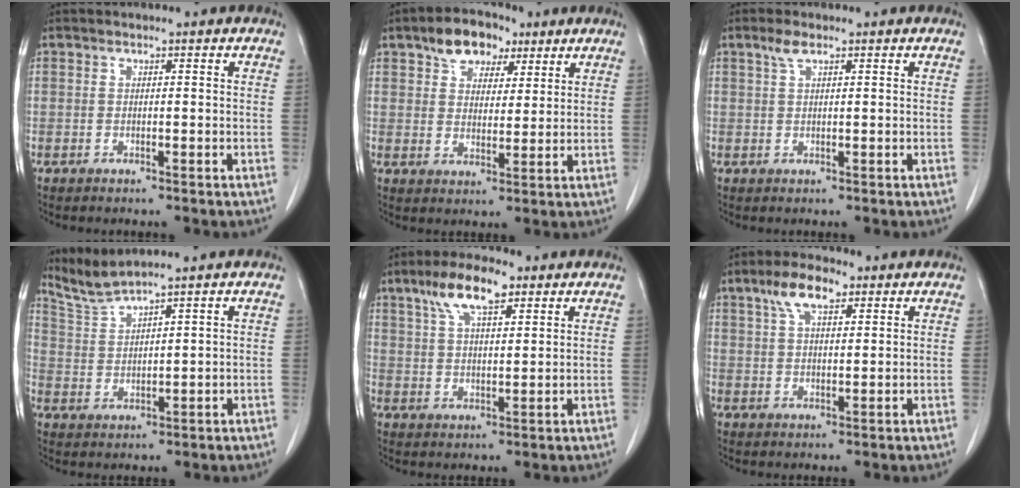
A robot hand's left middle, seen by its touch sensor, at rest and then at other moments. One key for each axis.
{"total": 7.6, "fx": 4.5, "fy": 4.7, "fz": 3.8, "tx": -0.061, "ty": 0.022, "tz": 0.076}
{"total": 1.9, "fx": 1.2, "fy": 0.5, "fz": 1.4, "tx": -0.034, "ty": 0.008, "tz": 0.027}
{"total": 4.4, "fx": 4.1, "fy": -1.5, "fz": 0.4, "tx": -0.023, "ty": -0.008, "tz": 0.096}
{"total": 8.6, "fx": 5.1, "fy": 2.7, "fz": 6.4, "tx": -0.126, "ty": 0.017, "tz": 0.094}
{"total": 6.6, "fx": 3.8, "fy": 2.4, "fz": 4.8, "tx": -0.099, "ty": 0.016, "tz": 0.068}